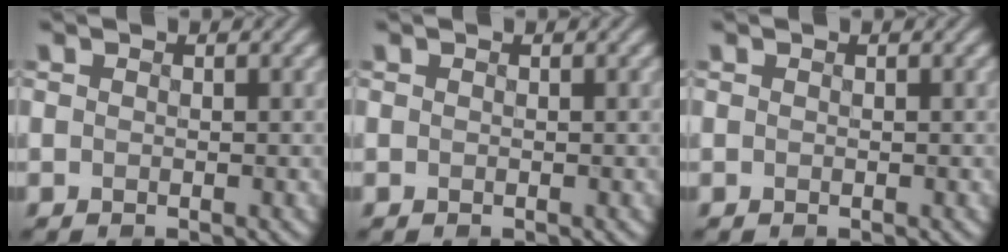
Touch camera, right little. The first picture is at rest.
{"total": 0.0}
{"total": 0.0}